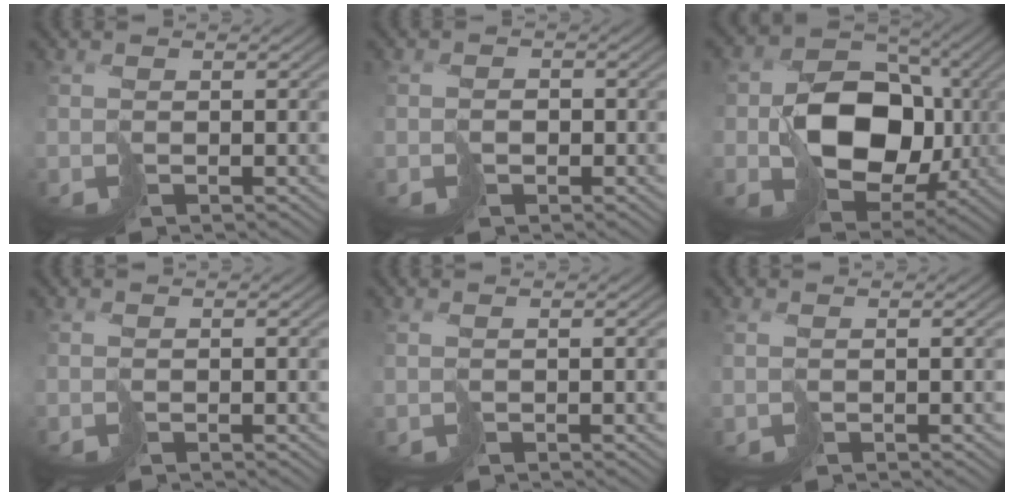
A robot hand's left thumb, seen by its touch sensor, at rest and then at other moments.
{"total": 3.2, "force": [-1.6, 2.5, 1.2], "torque": [-0.021, -0.003, -0.035]}
{"total": 15.5, "force": [-2.3, 11.3, 10.3], "torque": [-0.189, -0.023, -0.039]}
{"total": 0.0}
{"total": 0.0}
{"total": 0.0}